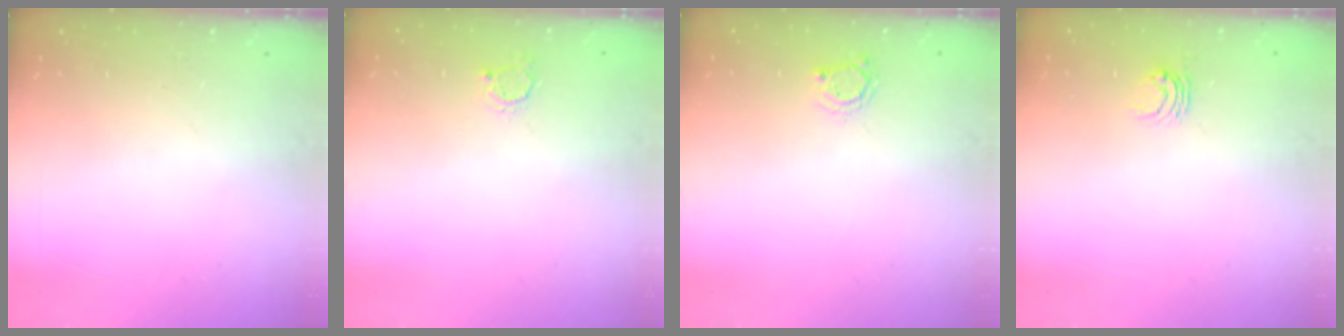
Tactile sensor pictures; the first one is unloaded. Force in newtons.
{"total": 3.0, "press": 3.0, "slide": 0.4}
{"total": 2.9, "press": 2.9, "slide": 0.3}
{"total": 4.1, "press": 4.0, "slide": 0.5}